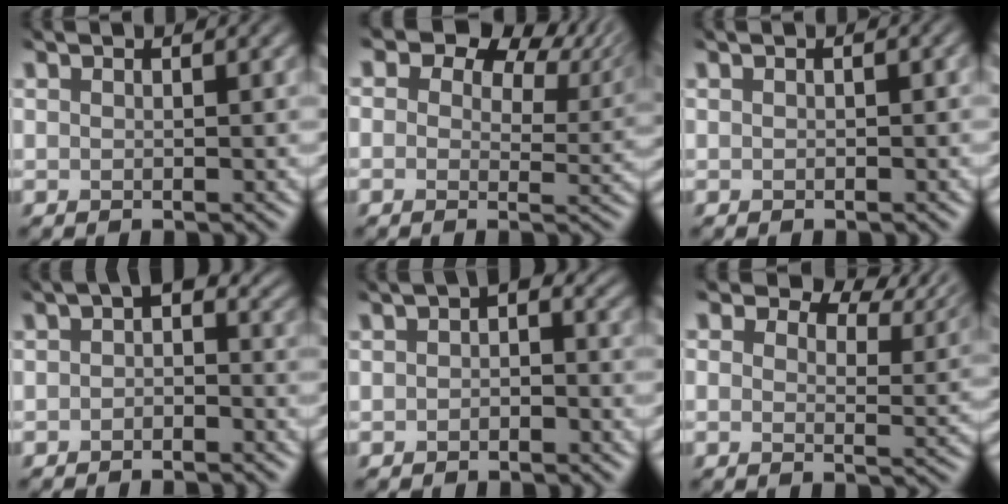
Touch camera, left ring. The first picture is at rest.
{"total": 6.1, "force": [3.7, 3.8, 2.9], "torque": [-0.047, -0.013, 0.053]}
{"total": 0.8, "force": [-0.2, 0.4, 0.7], "torque": [-0.016, -0.001, 0.001]}
{"total": 2.3, "force": [-0.6, 1.6, 1.6], "torque": [-0.019, 0.001, -0.022]}
{"total": 2.4, "force": [-0.4, 1.8, 1.6], "torque": [-0.029, 0.006, -0.013]}
{"total": 5.4, "force": [4.1, 2.7, 2.2], "torque": [-0.038, -0.006, 0.050]}